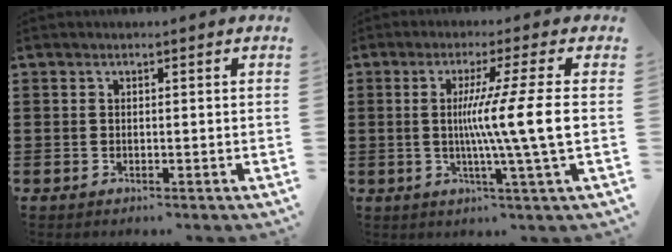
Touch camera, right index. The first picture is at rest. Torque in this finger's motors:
{"motor_torque": [1.74, -0.40, 0.73, 0.21]}